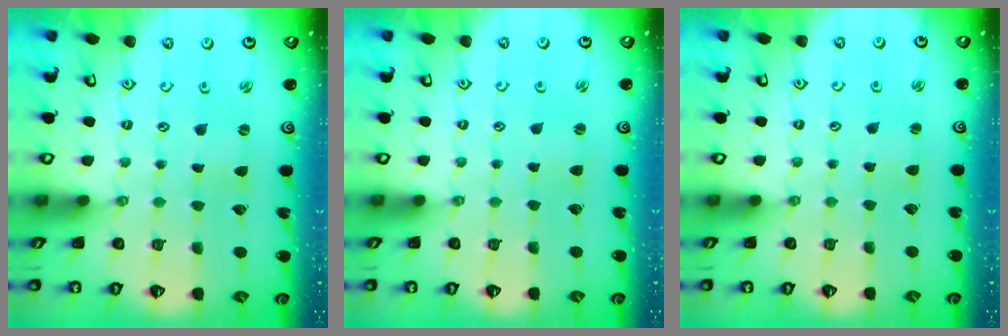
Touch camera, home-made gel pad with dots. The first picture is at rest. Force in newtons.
{"total": 0.7, "press": 0.7, "slide": 0.1}
{"total": 2.5, "press": 2.4, "slide": 0.4}